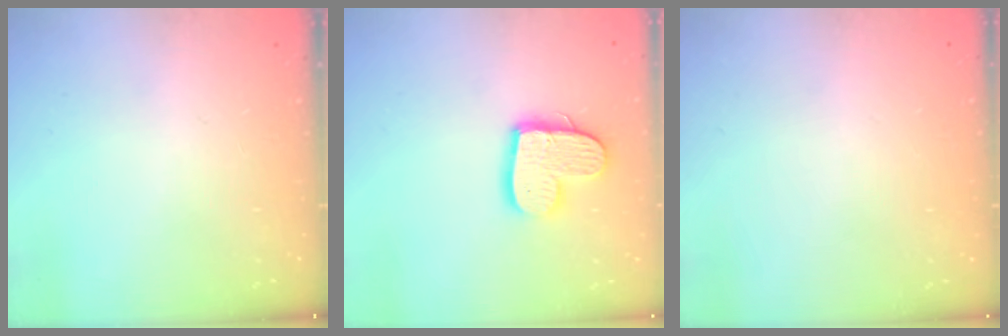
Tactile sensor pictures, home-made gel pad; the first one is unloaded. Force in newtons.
{"total": 12.5, "press": 12.4, "slide": 1.1}
{"total": 0.0}